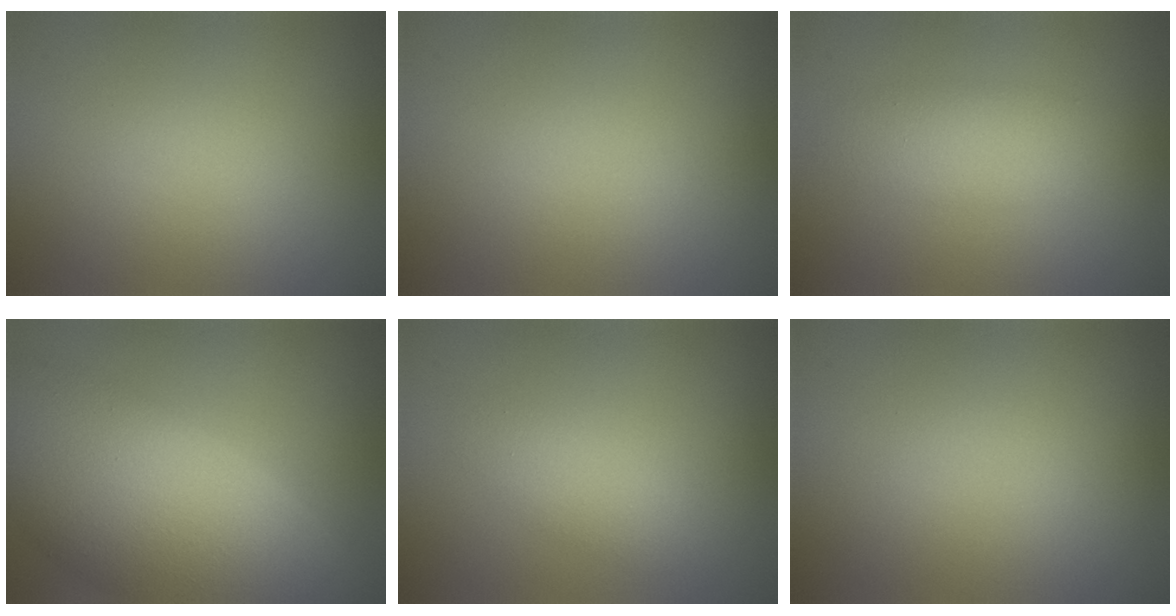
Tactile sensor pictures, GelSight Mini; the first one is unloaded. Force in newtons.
{"total": 0.0}
{"total": 2.7, "press": 2.7, "slide": 0.1}
{"total": 11.8, "press": 11.8, "slide": 1.0}
{"total": 1.6, "press": 1.6, "slide": 0.1}
{"total": 0.0}